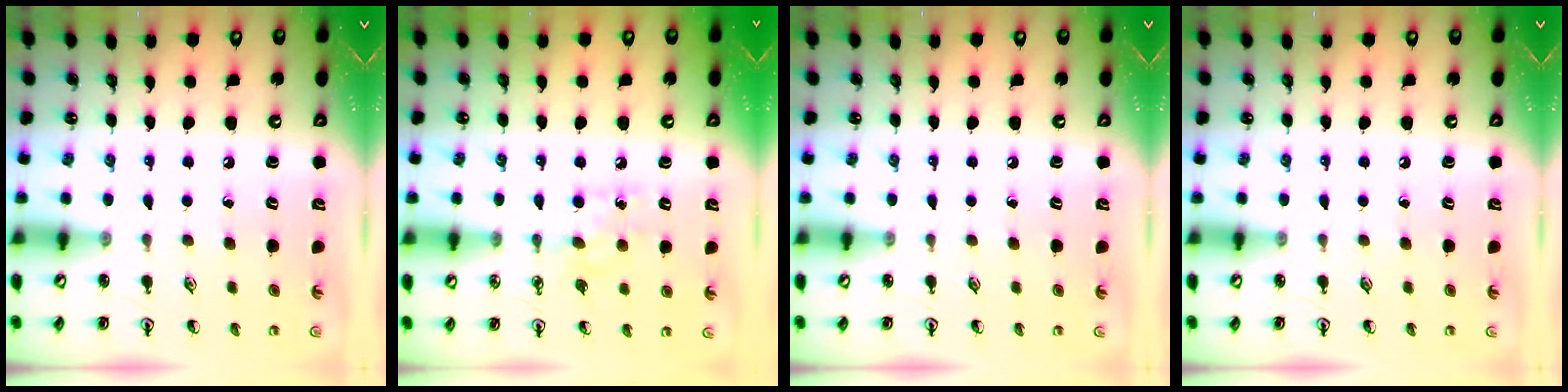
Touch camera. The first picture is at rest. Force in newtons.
{"total": 7.5, "press": 7.5, "slide": 0.6}
{"total": 0.0}
{"total": 0.0}